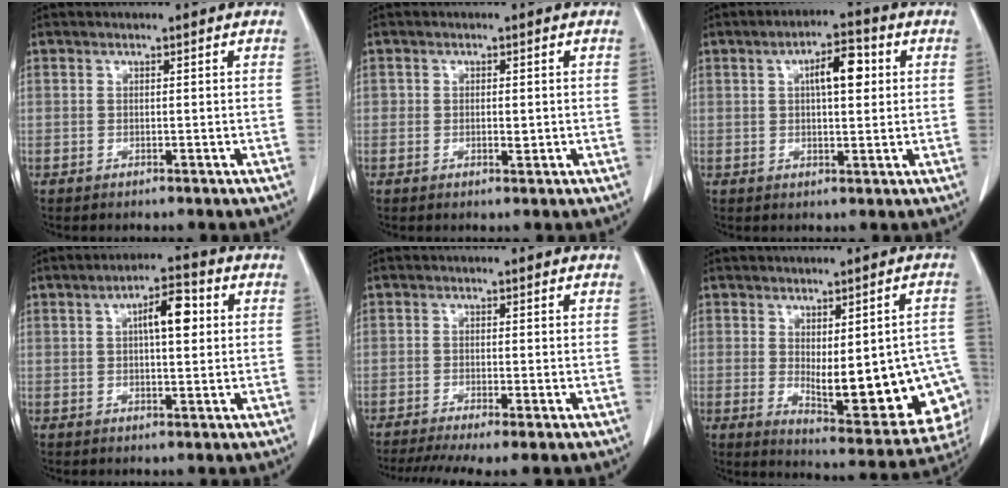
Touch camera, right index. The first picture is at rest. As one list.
[{"total": 1.6, "force": [-0.1, 0.9, 1.3], "torque": [-0.018, -0.001, -0.001]}, {"total": 6.2, "force": [1.7, 2.0, 5.7], "torque": [-0.092, 0.013, 0.026]}, {"total": 6.3, "force": [1.5, 1.9, 5.8], "torque": [-0.094, 0.014, 0.024]}, {"total": 6.8, "force": [-4.6, 0.9, 4.9], "torque": [-0.082, -0.012, -0.079]}, {"total": 17.7, "force": [-2.8, 6.0, 16.4], "torque": [-0.147, 0.001, -0.012]}]